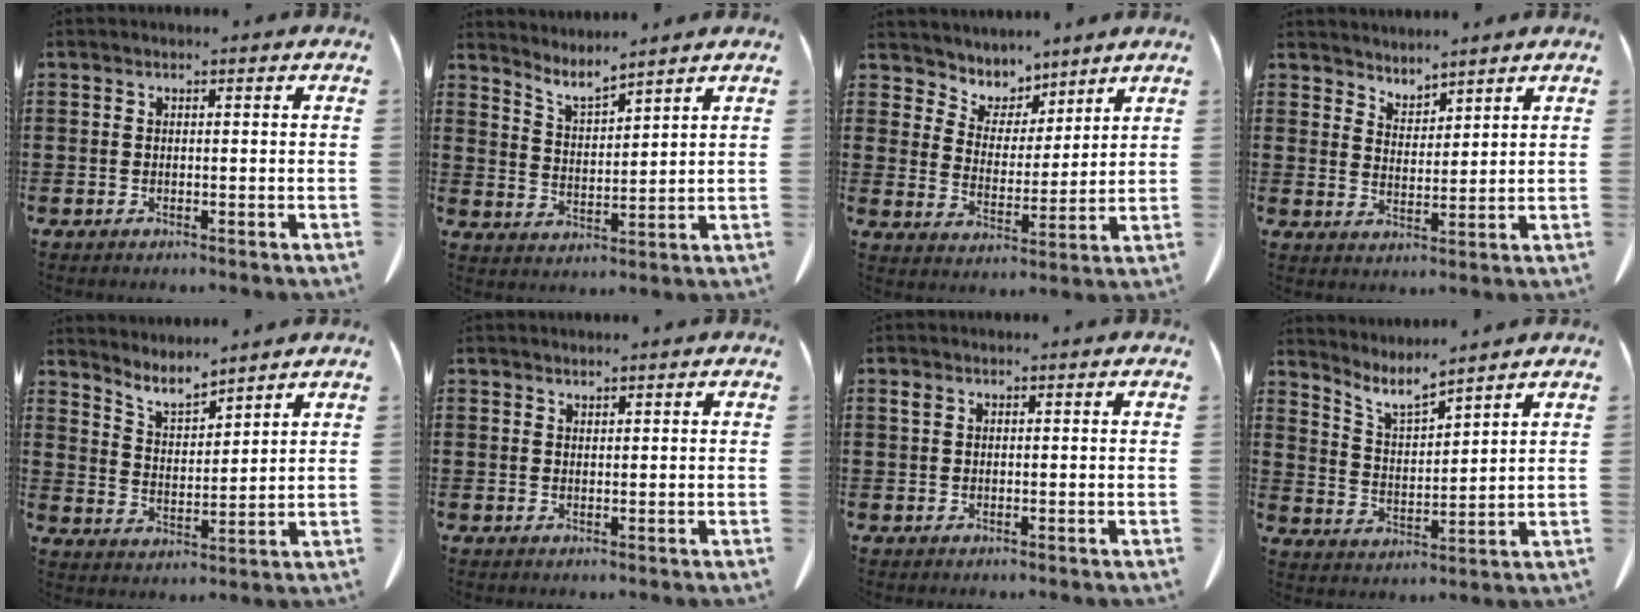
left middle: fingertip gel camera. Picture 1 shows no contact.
{"total": 4.0, "force": [3.9, -0.2, 1.1], "torque": [-0.035, -0.023, 0.068]}
{"total": 5.3, "force": [4.6, 2.5, -0.4], "torque": [-0.028, -0.033, 0.081]}
{"total": 3.2, "force": [3.1, 0.2, -0.6], "torque": [-0.001, -0.015, 0.058]}
{"total": 5.2, "force": [5.0, 0.6, 1.5], "torque": [-0.047, -0.024, 0.089]}
{"total": 1.0, "force": [1.0, 0.1, 0.1], "torque": [-0.003, -0.001, 0.020]}
{"total": 0.9, "force": [0.5, 0.4, 0.6], "torque": [-0.015, 0.003, 0.008]}
{"total": 6.1, "force": [5.4, 0.9, 2.8], "torque": [-0.071, -0.026, 0.094]}